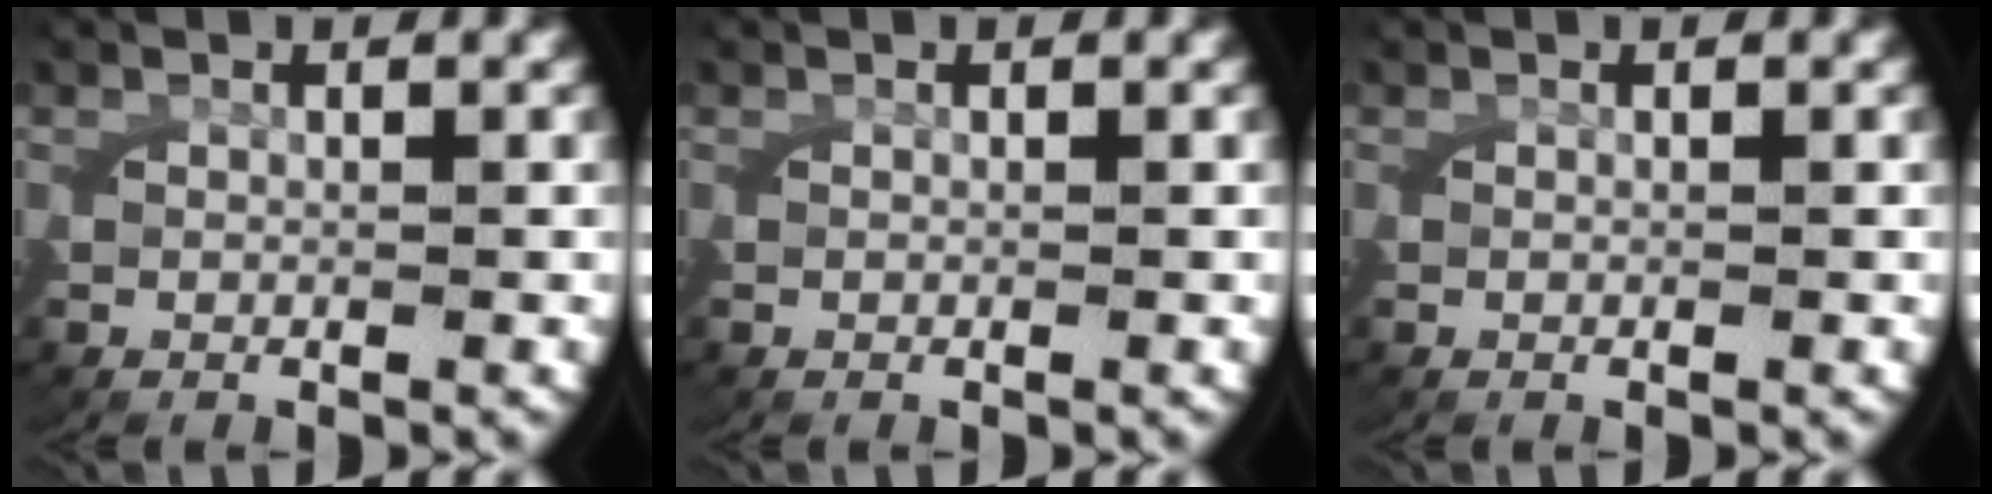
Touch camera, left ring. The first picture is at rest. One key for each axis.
{"total": 0.0}
{"total": 0.0}